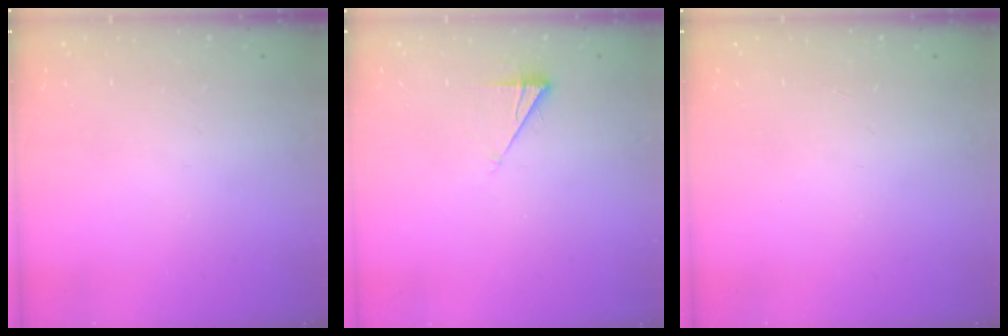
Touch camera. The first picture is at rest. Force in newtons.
{"total": 5.9, "press": 5.9, "slide": 1.0}
{"total": 0.0}